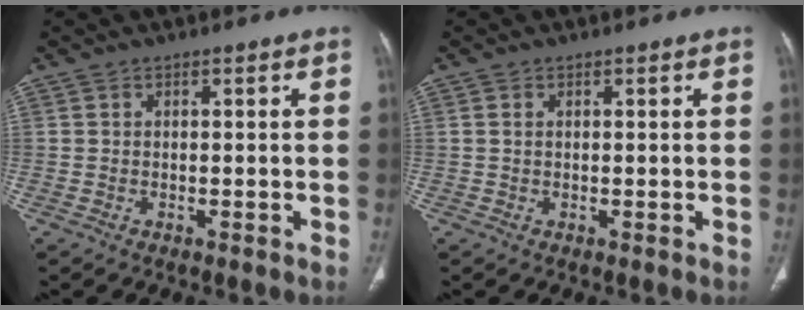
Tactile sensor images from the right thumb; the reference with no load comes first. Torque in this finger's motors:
{"motor_torque": [-0.39, -0.39, -0.25, -0.20, -0.05]}